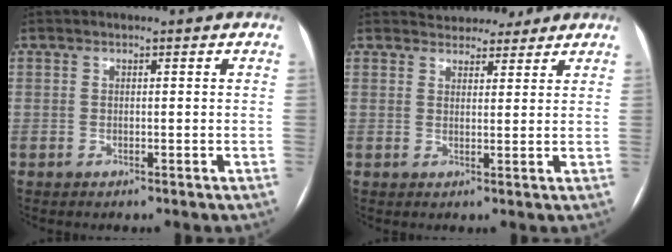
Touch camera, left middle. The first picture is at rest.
{"total": 6.4, "force": [5.7, 2.5, 1.2], "torque": [-0.006, 0.012, 0.075]}